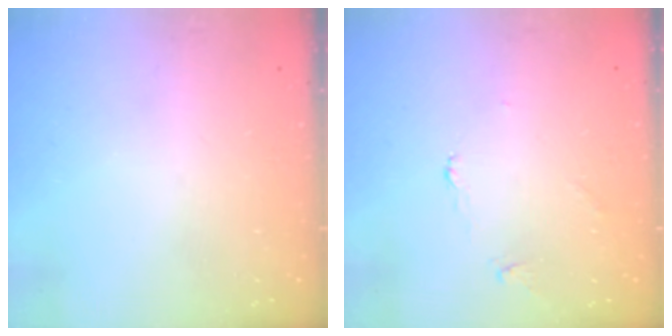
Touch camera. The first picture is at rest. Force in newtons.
{"total": 1.9, "press": 1.8, "slide": 0.3}